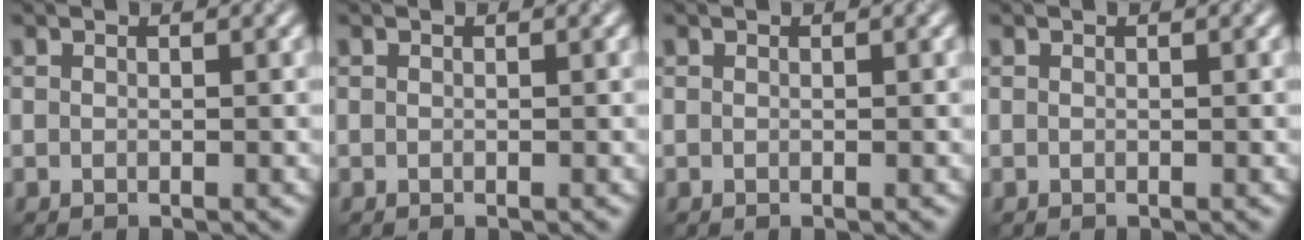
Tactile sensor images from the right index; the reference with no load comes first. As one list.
[{"total": 0.0}, {"total": 0.0}, {"total": 0.0}]